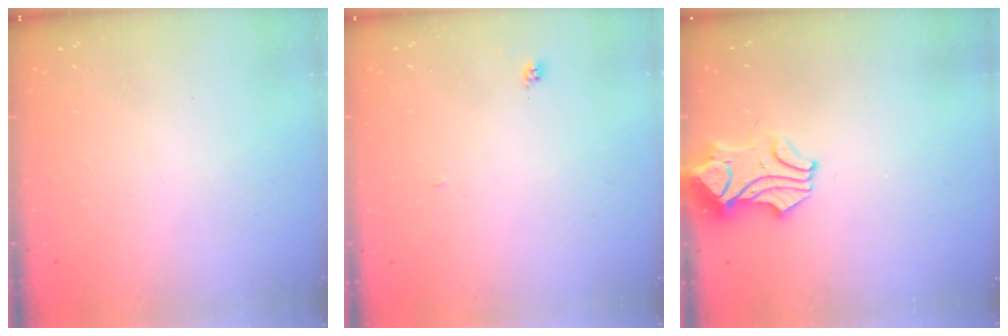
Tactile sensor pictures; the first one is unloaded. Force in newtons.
{"total": 1.9, "press": 1.9, "slide": 0.1}
{"total": 1.1, "press": 0.7, "slide": 0.9}